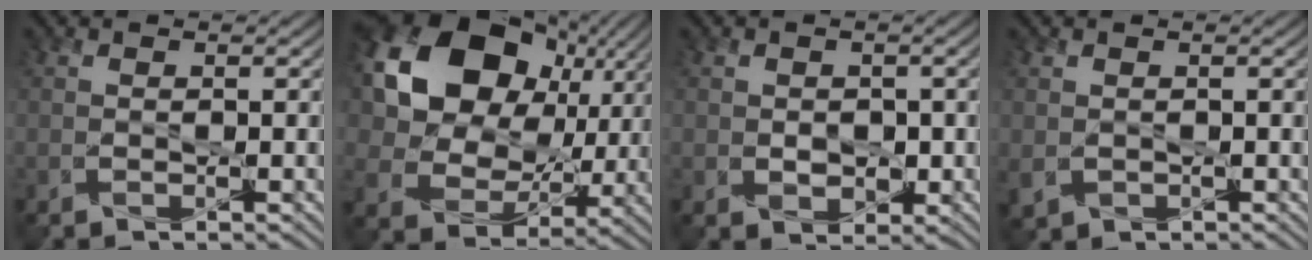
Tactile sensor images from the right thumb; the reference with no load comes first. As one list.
[{"total": 17.3, "force": [5.3, 13.1, 10.1], "torque": [-0.216, 0.024, 0.097]}, {"total": 2.4, "force": [-0.1, 2.1, 1.3], "torque": [-0.028, -0.007, -0.004]}, {"total": 1.5, "force": [0.0, 1.5, 0.3], "torque": [-0.018, -0.013, 0.002]}]